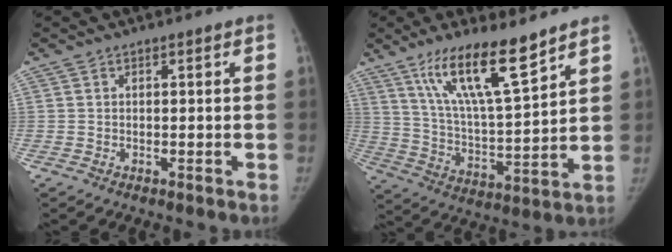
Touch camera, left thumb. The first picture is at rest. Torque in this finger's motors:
{"motor_torque": [0.45, 0.42, 1.45, -1.33, 0.12]}